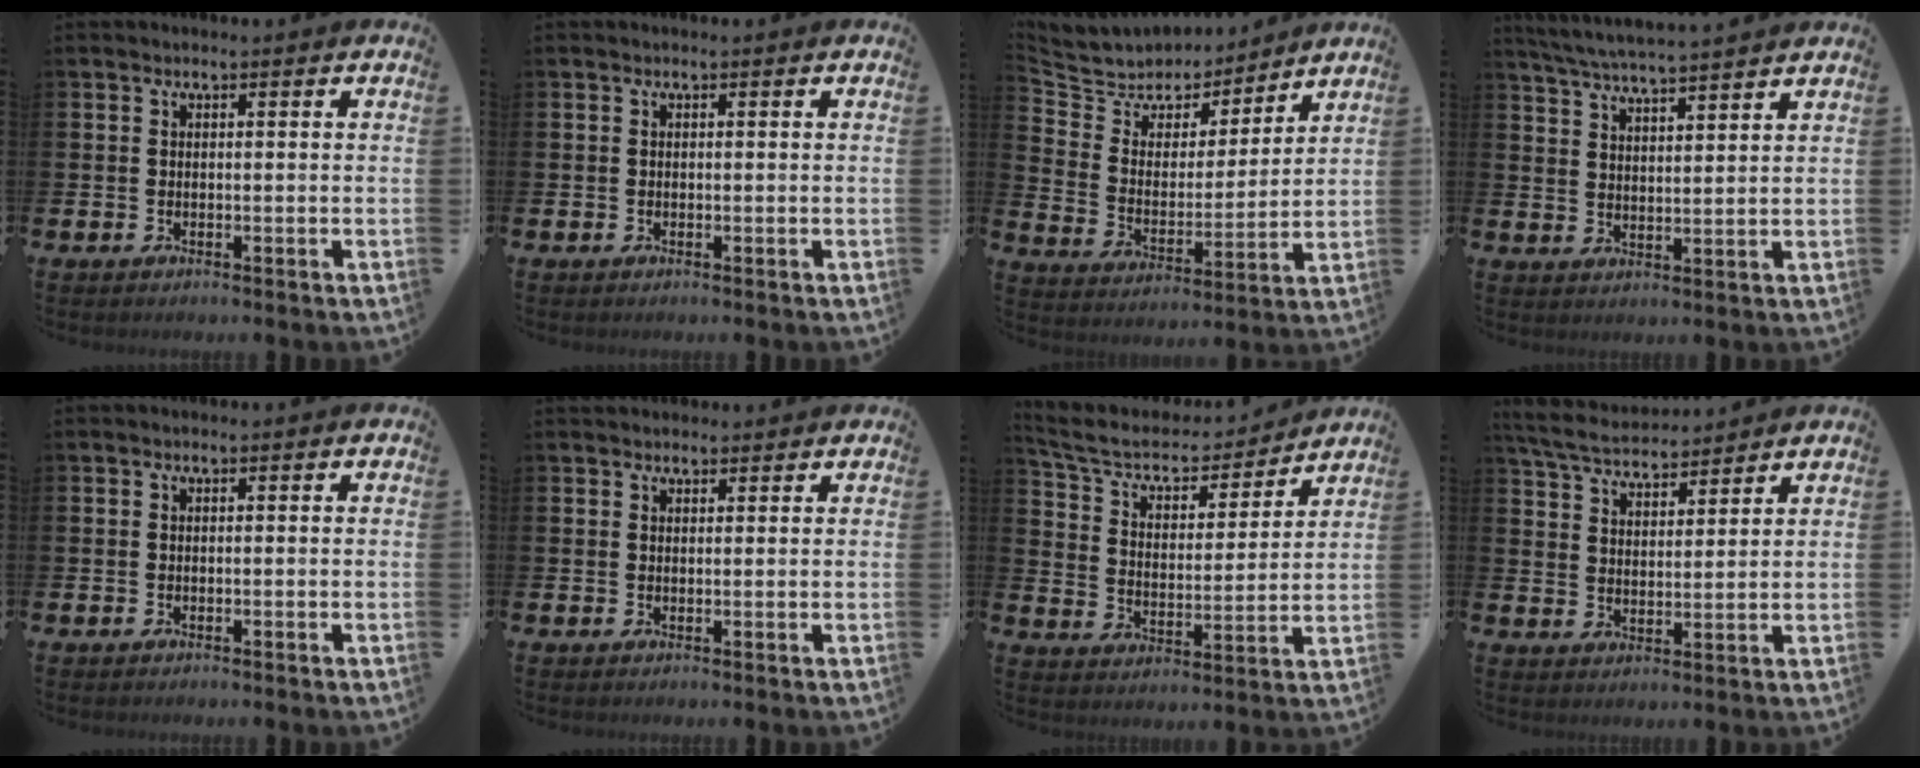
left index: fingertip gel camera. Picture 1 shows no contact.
{"total": 0.0}
{"total": 6.9, "force": [6.4, 2.7, -0.1], "torque": [-0.044, -0.056, 0.112]}
{"total": 5.5, "force": [5.4, -0.2, 1.1], "torque": [-0.041, -0.031, 0.096]}
{"total": 0.0}
{"total": 1.6, "force": [1.5, 0.6, -0.1], "torque": [0.013, -0.003, 0.026]}
{"total": 7.2, "force": [6.5, 2.7, 1.8], "torque": [-0.065, -0.051, 0.106]}
{"total": 5.5, "force": [5.4, 0.8, 0.8], "torque": [-0.037, -0.028, 0.095]}